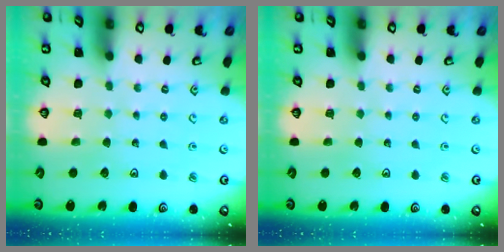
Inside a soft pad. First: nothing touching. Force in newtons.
{"total": 0.0}